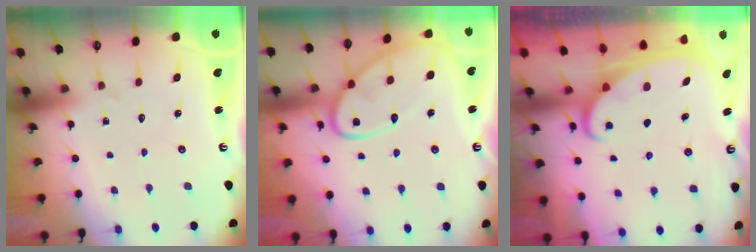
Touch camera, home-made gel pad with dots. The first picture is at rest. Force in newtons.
{"total": 13.3, "press": 13.2, "slide": 1.5}
{"total": 2.3, "press": 2.2, "slide": 0.4}